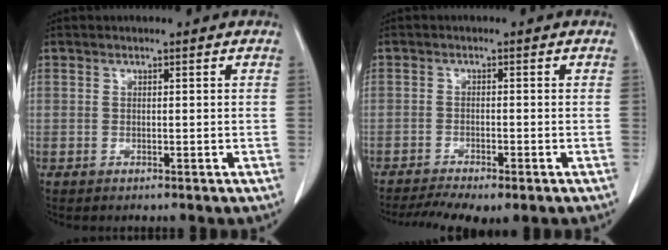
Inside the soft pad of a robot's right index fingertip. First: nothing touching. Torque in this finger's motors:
{"motor_torque": [0.68, -0.67, 0.23, 0.08]}